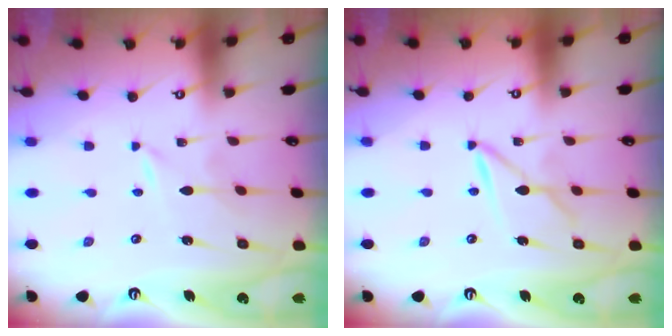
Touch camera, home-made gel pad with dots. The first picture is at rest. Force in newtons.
{"total": 3.9, "press": 3.9, "slide": 0.3}